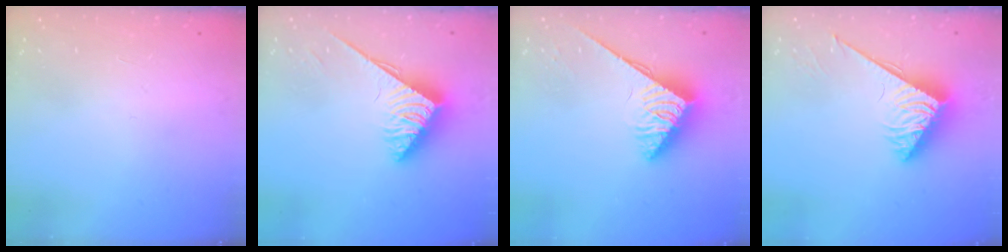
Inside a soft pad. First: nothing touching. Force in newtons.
{"total": 4.0, "press": 3.9, "slide": 0.7}
{"total": 4.9, "press": 4.9, "slide": 0.5}
{"total": 3.9, "press": 3.9, "slide": 0.4}